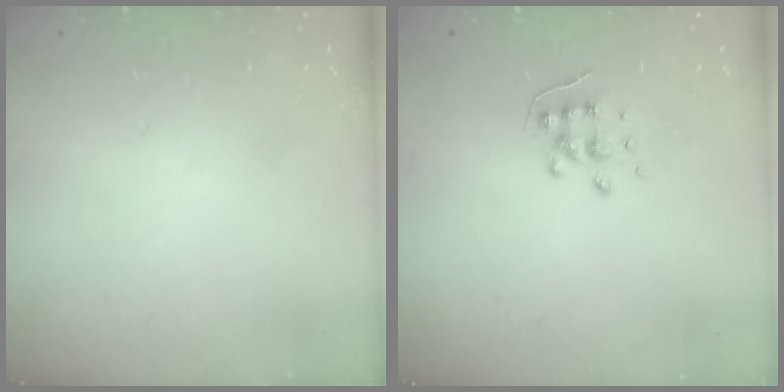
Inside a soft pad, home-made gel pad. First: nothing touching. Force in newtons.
{"total": 5.9, "press": 5.9, "slide": 0.5}